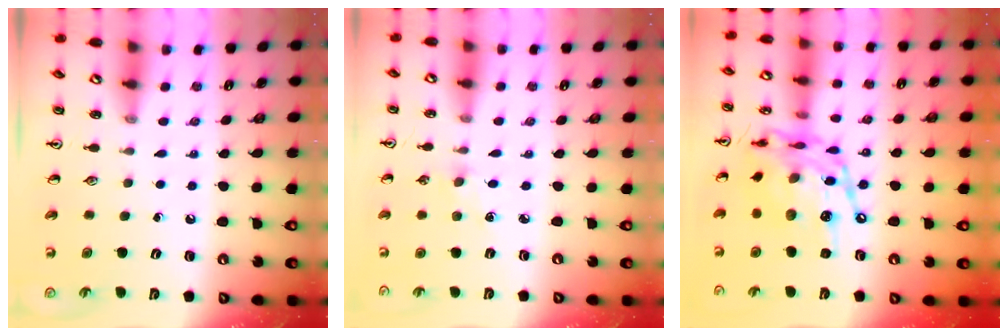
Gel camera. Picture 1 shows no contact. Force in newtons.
{"total": 3.0, "press": 2.9, "slide": 0.4}
{"total": 20.0, "press": 19.9, "slide": 1.6}